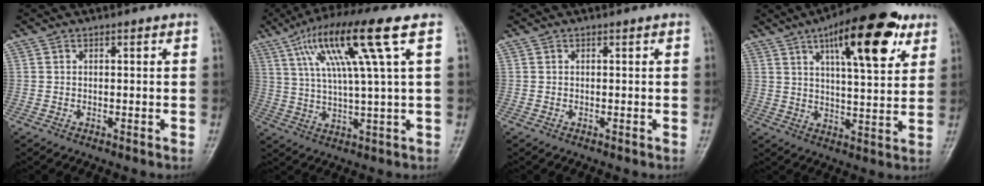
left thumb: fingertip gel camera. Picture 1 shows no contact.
{"total": 15.3, "force": [6.2, 0.8, 13.9], "torque": [-0.266, 0.001, 0.108]}
{"total": 0.0}
{"total": 17.9, "force": [8.9, 5.9, 14.4], "torque": [-0.186, -0.023, 0.130]}